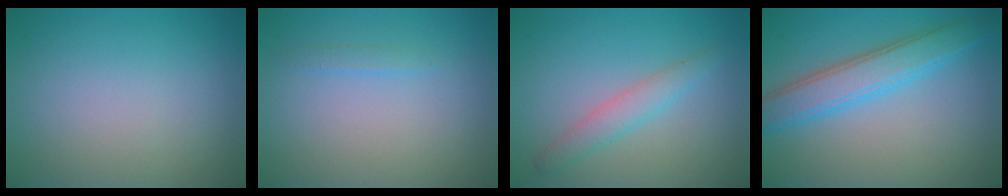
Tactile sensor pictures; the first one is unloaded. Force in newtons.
{"total": 0.7, "press": 0.7, "slide": 0.1}
{"total": 2.3, "press": 2.3, "slide": 0.0}
{"total": 4.4, "press": 4.4, "slide": 0.1}